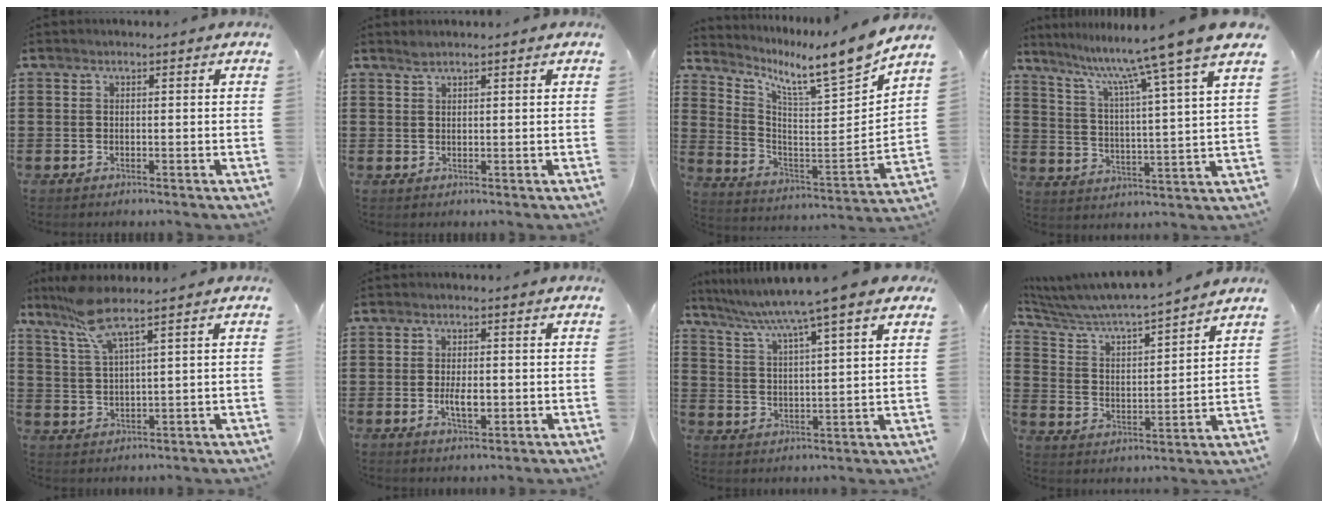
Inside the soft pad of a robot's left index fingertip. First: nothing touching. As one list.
[{"total": 1.2, "force": [1.1, 0.1, 0.5], "torque": [-0.011, 0.000, 0.020]}, {"total": 8.1, "force": [7.2, -0.5, 3.5], "torque": [-0.081, -0.082, 0.104]}, {"total": 10.5, "force": [8.8, -1.9, 5.4], "torque": [-0.131, -0.061, 0.134]}, {"total": 7.4, "force": [5.4, 0.6, 5.0], "torque": [-0.121, -0.011, 0.096]}, {"total": 3.7, "force": [-0.4, 1.4, 3.3], "torque": [-0.053, -0.001, -0.009]}, {"total": 6.9, "force": [5.5, -0.9, 4.1], "torque": [-0.098, -0.037, 0.088]}, {"total": 5.2, "force": [5.0, 0.4, 1.5], "torque": [-0.057, -0.049, 0.076]}]